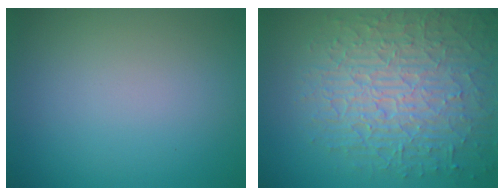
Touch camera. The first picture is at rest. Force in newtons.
{"total": 8.9, "press": 6.2, "slide": 6.3}